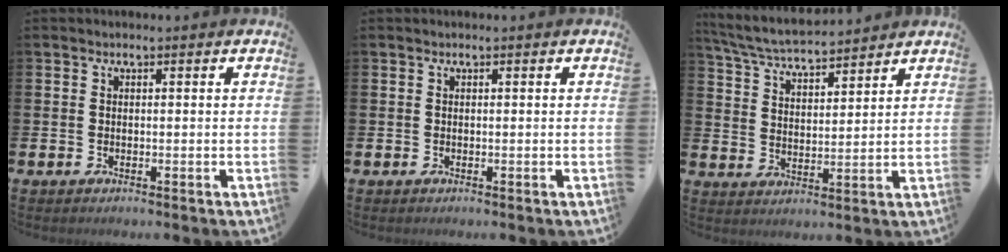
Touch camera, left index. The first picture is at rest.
{"total": 0.0}
{"total": 5.7, "force": [5.5, 0.6, 1.2], "torque": [-0.051, -0.032, 0.098]}